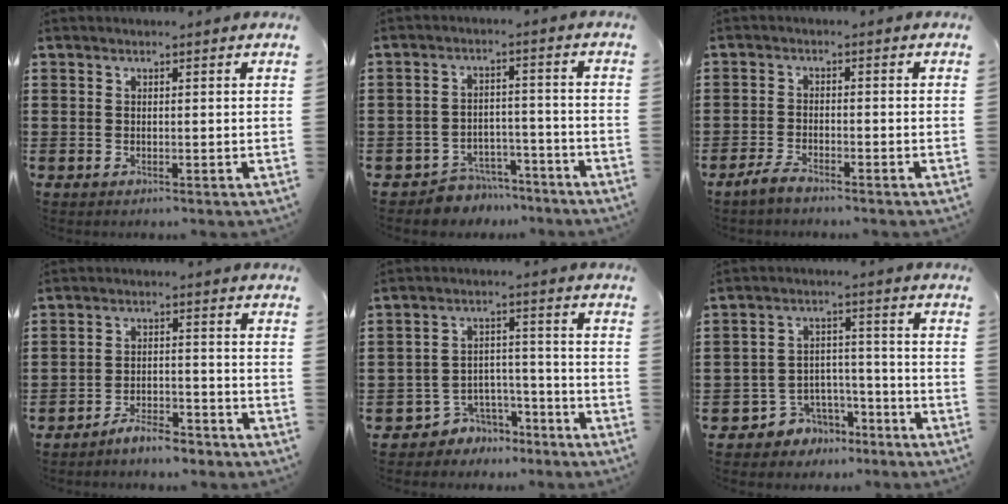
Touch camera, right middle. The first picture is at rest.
{"total": 4.9, "force": [-4.8, 1.1, -0.1], "torque": [-0.004, 0.014, -0.099]}
{"total": 2.7, "force": [-2.3, 0.4, 1.3], "torque": [-0.036, 0.001, -0.050]}
{"total": 4.5, "force": [-4.3, 0.6, 1.1], "torque": [-0.027, 0.008, -0.089]}
{"total": 4.7, "force": [-4.2, 2.1, 0.2], "torque": [-0.013, 0.013, -0.088]}
{"total": 4.9, "force": [-4.2, 2.6, 0.2], "torque": [-0.015, 0.014, -0.086]}